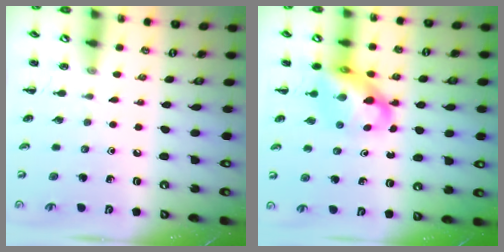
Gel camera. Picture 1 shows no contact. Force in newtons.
{"total": 12.5, "press": 12.1, "slide": 3.0}